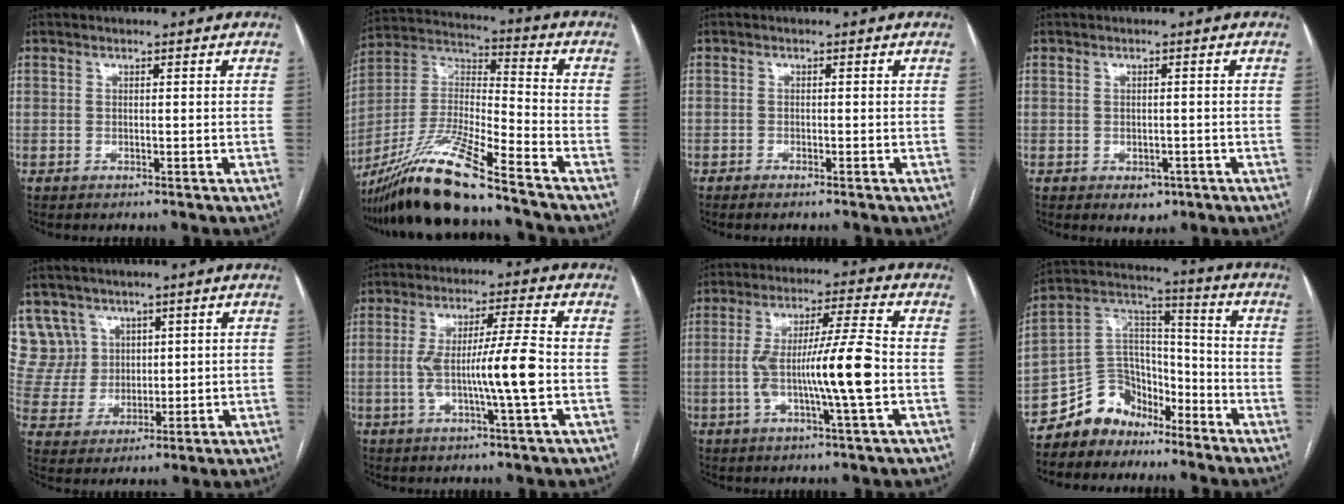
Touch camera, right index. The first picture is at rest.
{"total": 17.0, "force": [-13.5, -0.1, 10.4], "torque": [-0.219, -0.018, -0.255]}
{"total": 0.9, "force": [-0.8, 0.0, 0.5], "torque": [-0.013, -0.001, -0.012]}
{"total": 2.6, "force": [-1.3, 1.8, 1.4], "torque": [-0.012, 0.001, -0.006]}
{"total": 8.0, "force": [5.0, 6.3, -0.1], "torque": [-0.002, 0.023, 0.112]}
{"total": 10.0, "force": [-1.6, -0.4, 9.9], "torque": [-0.181, 0.005, -0.029]}
{"total": 12.2, "force": [-1.9, -0.2, 12.0], "torque": [-0.221, 0.005, -0.038]}
{"total": 10.4, "force": [-8.0, 6.5, 1.3], "torque": [-0.023, 0.066, -0.148]}